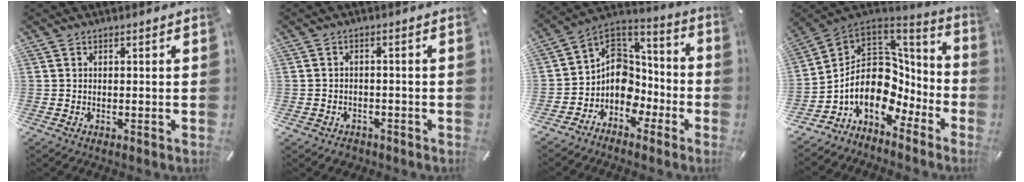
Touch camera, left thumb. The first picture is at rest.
{"total": 2.6, "force": [-1.7, 1.8, 0.5], "torque": [-0.008, 0.010, -0.036]}
{"total": 9.8, "force": [-2.5, 9.2, 2.4], "torque": [-0.046, -0.009, -0.040]}
{"total": 17.4, "force": [-0.7, 12.8, 11.9], "torque": [-0.234, -0.038, -0.013]}